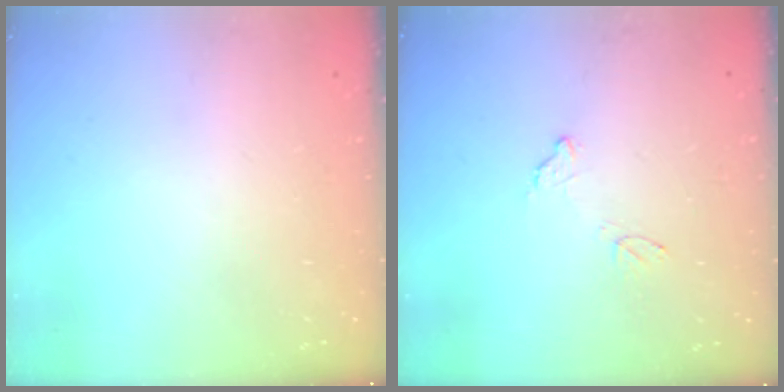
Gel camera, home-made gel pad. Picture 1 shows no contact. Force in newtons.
{"total": 8.0, "press": 8.0, "slide": 0.4}